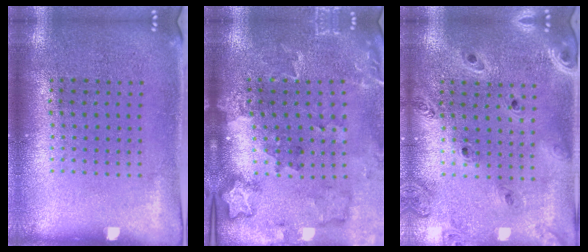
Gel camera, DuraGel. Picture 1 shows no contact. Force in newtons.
{"total": 1.8, "press": 1.8, "slide": 0.3}
{"total": 1.3, "press": 1.2, "slide": 0.3}